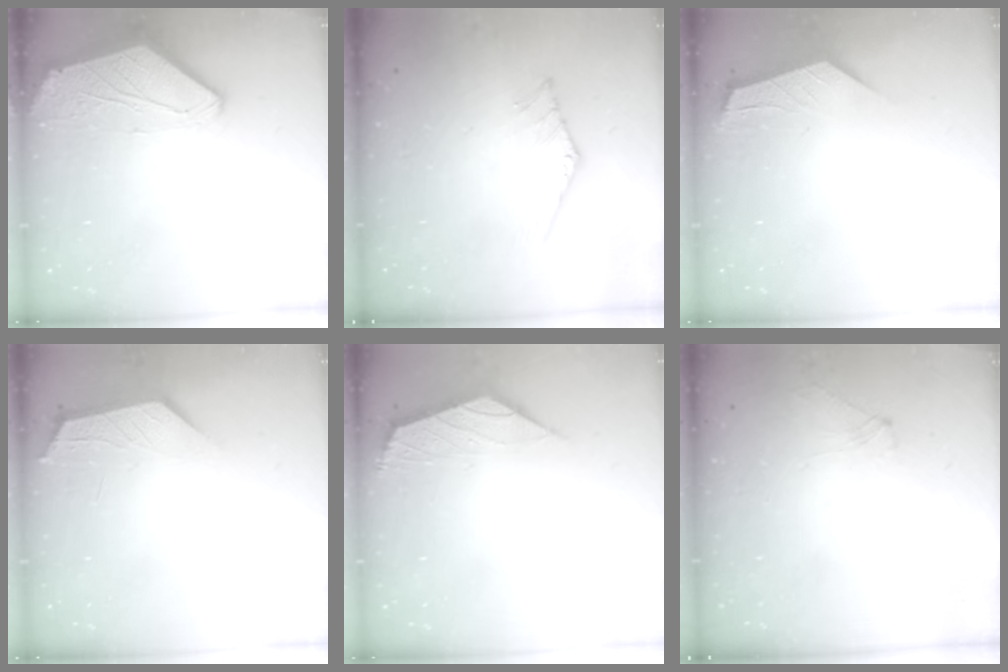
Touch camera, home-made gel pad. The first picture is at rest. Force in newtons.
{"total": 0.0}
{"total": 1.6, "press": 1.6, "slide": 0.2}
{"total": 2.1, "press": 2.1, "slide": 0.3}
{"total": 2.4, "press": 2.3, "slide": 0.6}
{"total": 1.7, "press": 1.6, "slide": 0.5}